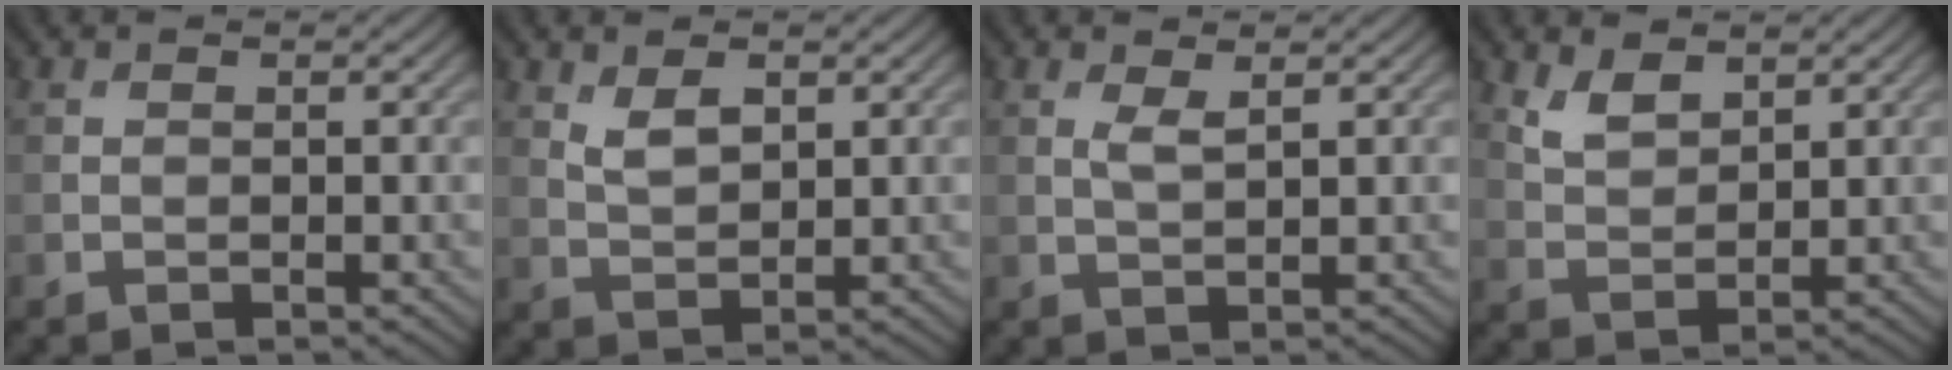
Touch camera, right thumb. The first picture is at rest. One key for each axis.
{"total": 3.0, "fx": 1.5, "fy": 1.5, "fz": 2.2, "tx": -0.049, "ty": -0.004, "tz": 0.035}
{"total": 1.9, "fx": 0.9, "fy": 0.4, "fz": 1.6, "tx": -0.038, "ty": -0.002, "tz": 0.020}
{"total": 3.7, "fx": 2.5, "fy": 1.7, "fz": 2.1, "tx": -0.051, "ty": -0.006, "tz": 0.055}